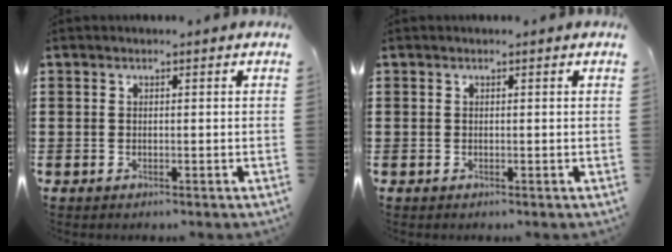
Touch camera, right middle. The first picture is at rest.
{"total": 0.0}